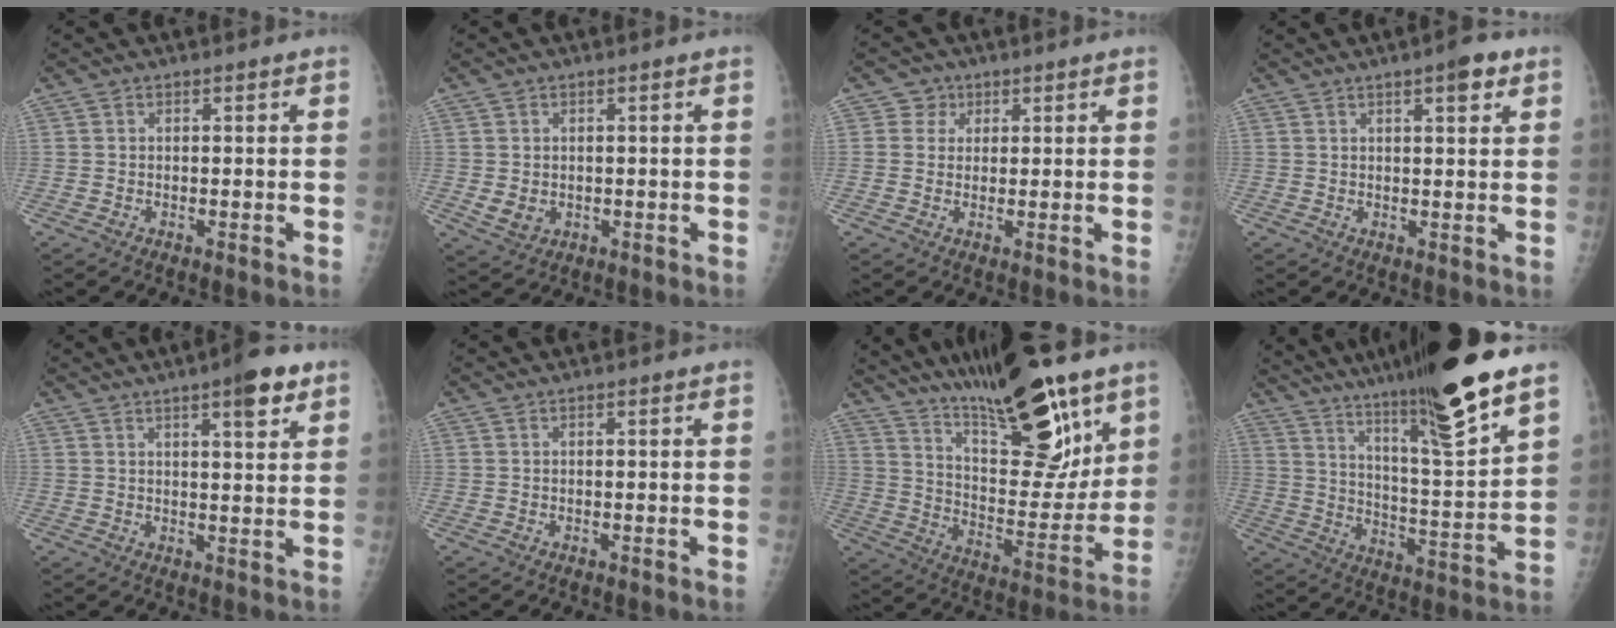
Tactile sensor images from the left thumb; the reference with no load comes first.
{"total": 3.6, "force": [-0.2, 3.0, 1.9], "torque": [-0.025, -0.003, 0.008]}
{"total": 2.8, "force": [1.1, 2.5, 0.1], "torque": [0.019, -0.002, 0.010]}
{"total": 4.4, "force": [2.5, 1.2, 3.4], "torque": [-0.038, -0.009, 0.030]}
{"total": 7.1, "force": [4.2, 1.6, 5.6], "torque": [-0.069, -0.018, 0.055]}
{"total": 0.0}
{"total": 23.5, "force": [15.7, 6.7, 16.1], "torque": [-0.218, -0.077, 0.261]}
{"total": 22.3, "force": [15.9, 1.7, 15.5], "torque": [-0.234, -0.070, 0.261]}